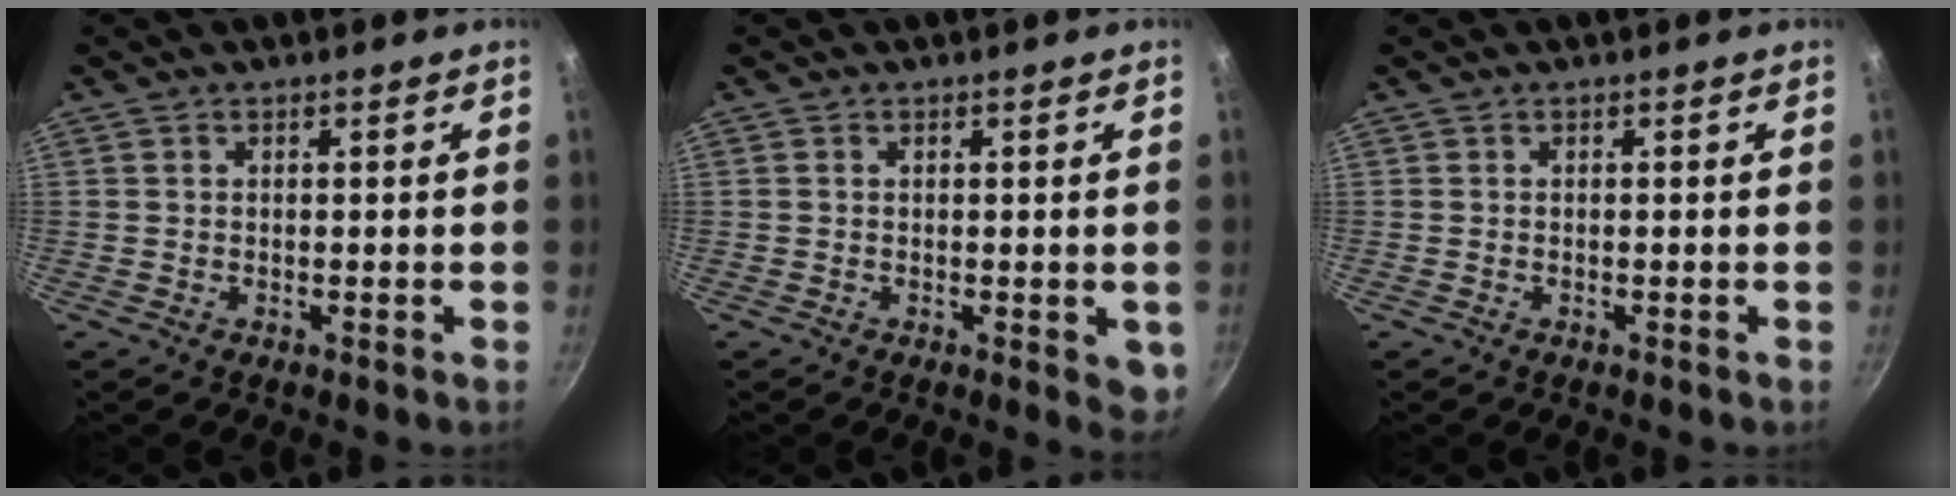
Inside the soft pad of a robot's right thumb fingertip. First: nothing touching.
{"total": 3.7, "force": [-0.5, 1.6, 3.2], "torque": [-0.028, -0.006, -0.005]}
{"total": 0.0}